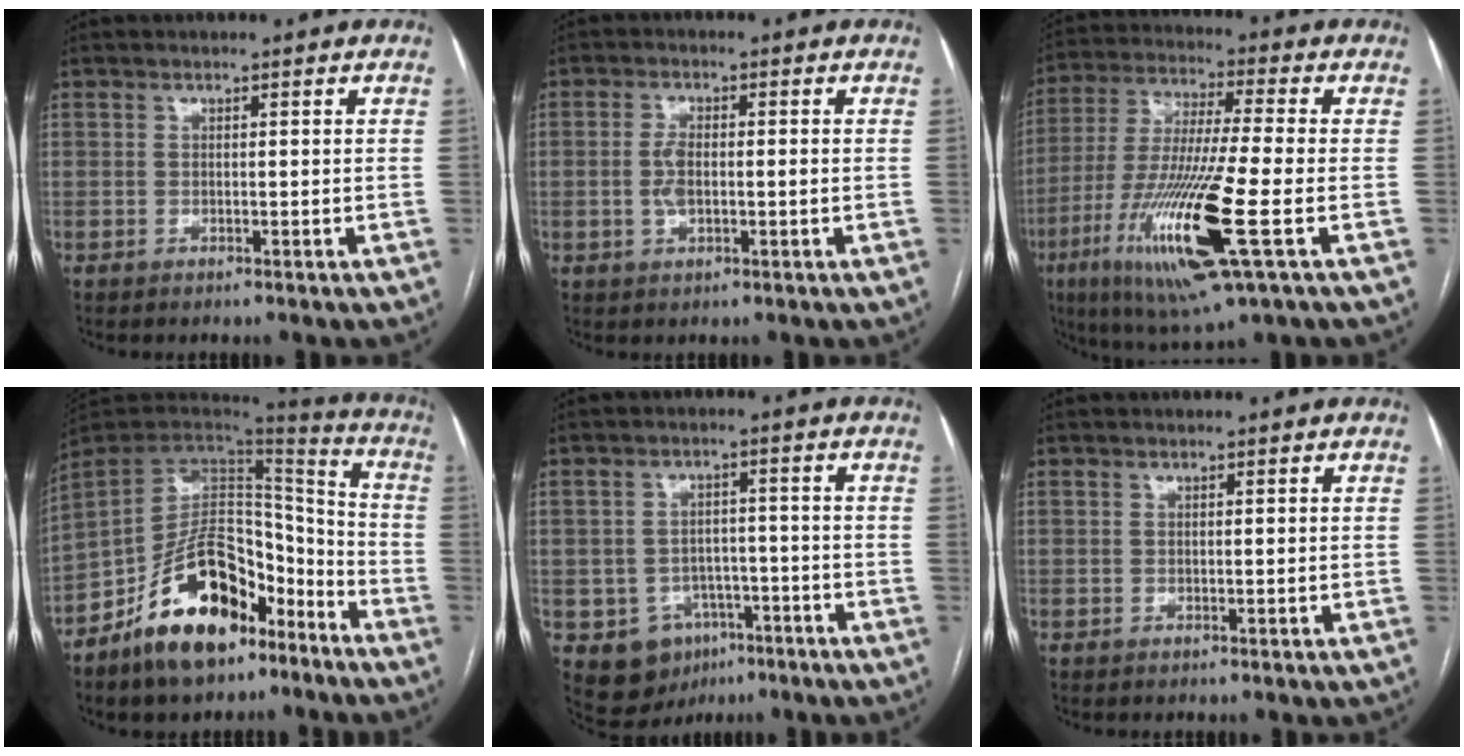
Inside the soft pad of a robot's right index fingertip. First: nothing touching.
{"total": 3.5, "force": [-0.3, 1.5, 3.1], "torque": [-0.073, 0.006, -0.005]}
{"total": 18.4, "force": [-6.3, 0.9, 17.2], "torque": [-0.365, -0.035, -0.114]}
{"total": 19.2, "force": [-11.9, 9.4, 11.8], "torque": [-0.211, 0.024, -0.200]}
{"total": 8.0, "force": [-3.8, 6.6, 2.5], "torque": [-0.041, 0.017, -0.044]}
{"total": 0.0}